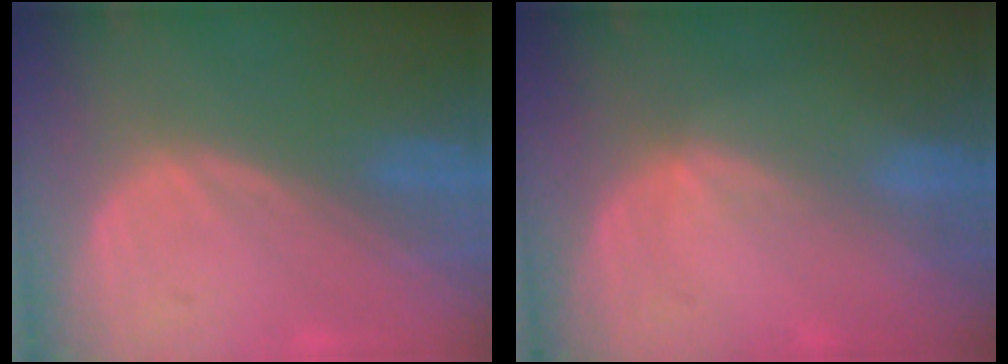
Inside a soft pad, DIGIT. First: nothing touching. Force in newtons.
{"total": 1.2, "press": 0.7, "slide": 0.9}